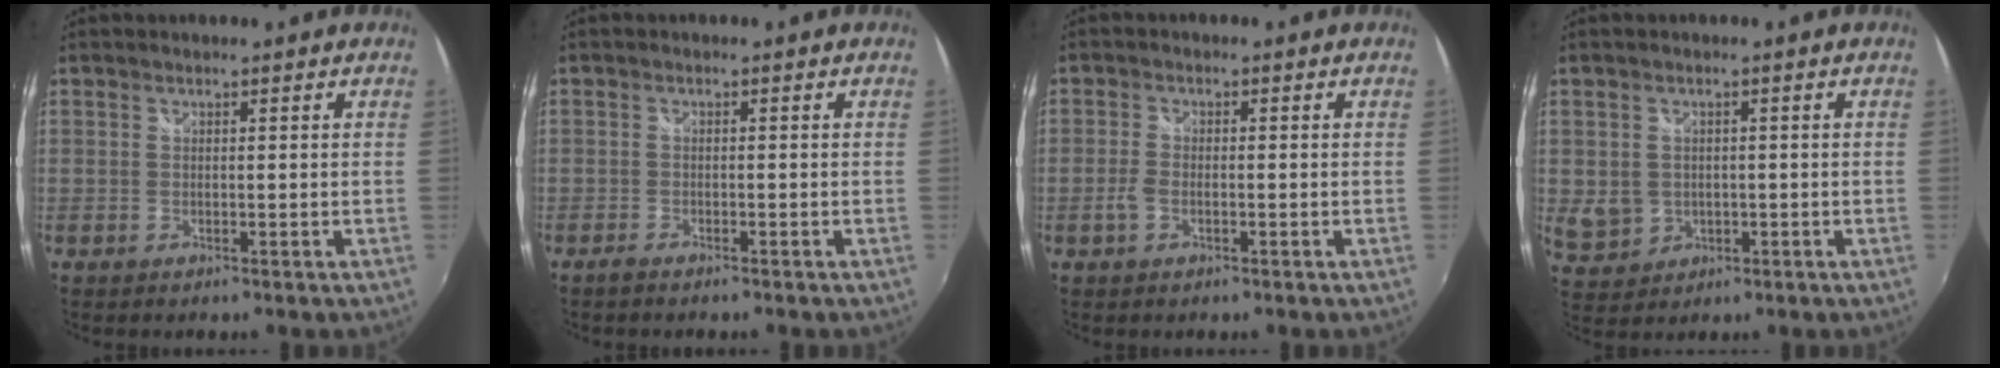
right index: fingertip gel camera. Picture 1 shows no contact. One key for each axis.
{"total": 1.9, "fx": -1.7, "fy": 0.5, "fz": 0.8, "tx": -0.023, "ty": -0.005, "tz": -0.034}
{"total": 2.7, "fx": -1.2, "fy": 1.4, "fz": 2.0, "tx": -0.052, "ty": 0.002, "tz": -0.024}
{"total": 5.9, "fx": -0.6, "fy": 5.3, "fz": 2.6, "tx": -0.060, "ty": -0.001, "tz": 0.004}